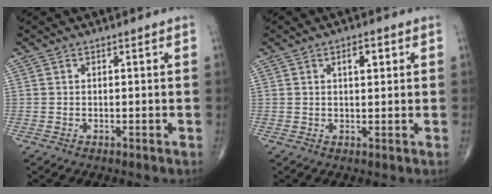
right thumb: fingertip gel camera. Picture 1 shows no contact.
{"total": 3.2, "force": [1.3, 1.5, 2.6], "torque": [-0.031, -0.002, 0.017]}